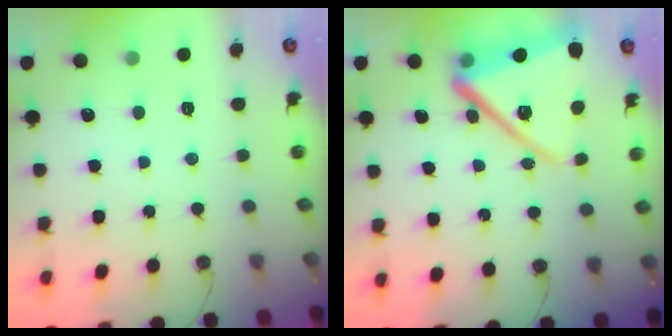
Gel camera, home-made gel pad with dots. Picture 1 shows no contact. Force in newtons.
{"total": 16.9, "press": 16.8, "slide": 2.0}